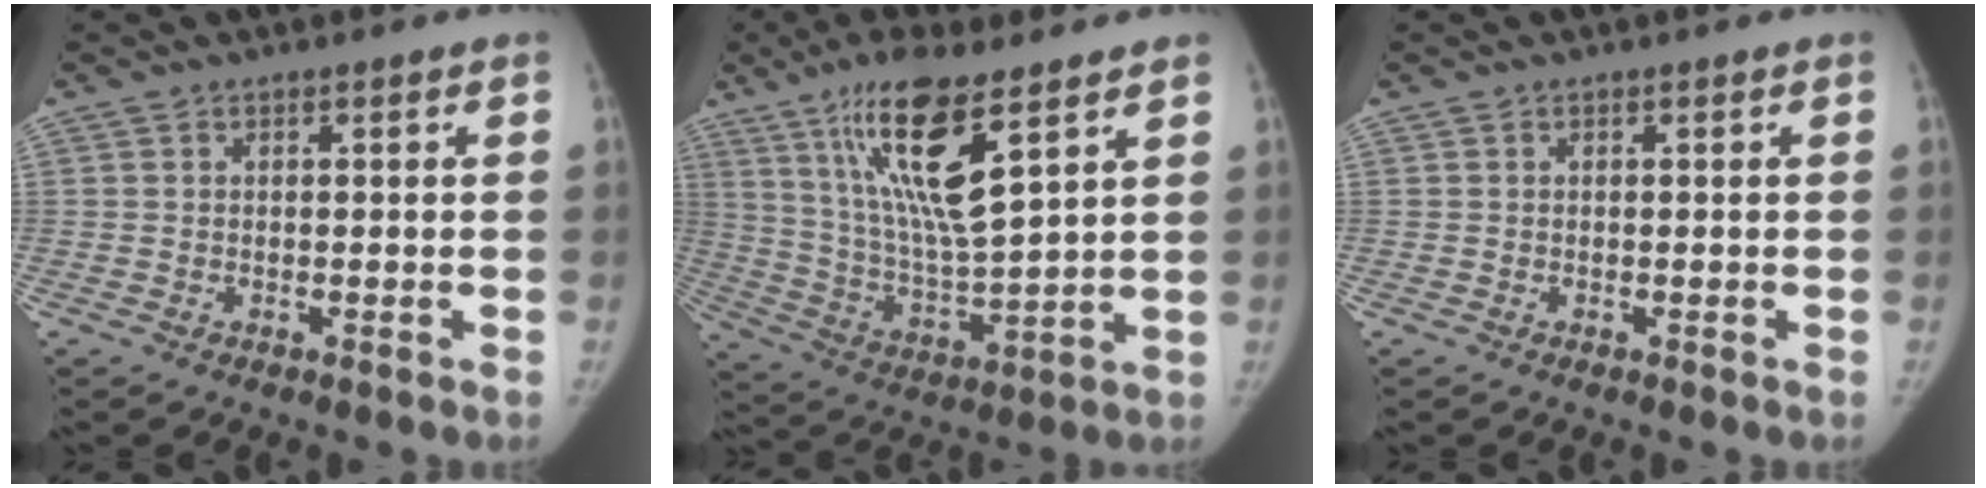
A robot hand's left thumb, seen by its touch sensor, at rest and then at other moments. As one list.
[{"total": 16.8, "force": [9.2, 3.7, 13.5], "torque": [-0.252, -0.050, 0.182]}, {"total": 0.0}]